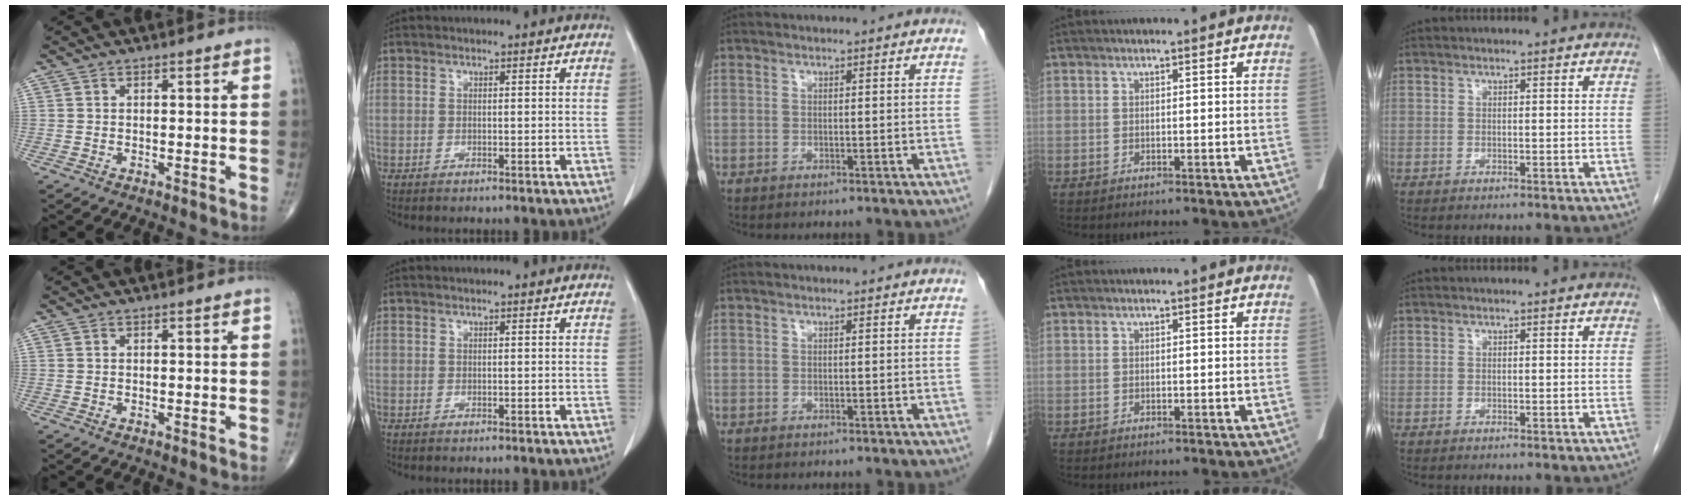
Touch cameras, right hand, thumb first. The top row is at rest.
{}